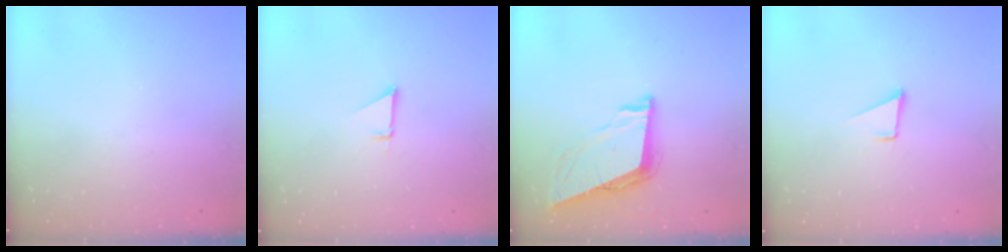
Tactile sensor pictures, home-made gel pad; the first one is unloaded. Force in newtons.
{"total": 1.5, "press": 1.5, "slide": 0.1}
{"total": 9.3, "press": 8.8, "slide": 3.2}
{"total": 1.6, "press": 1.5, "slide": 0.1}